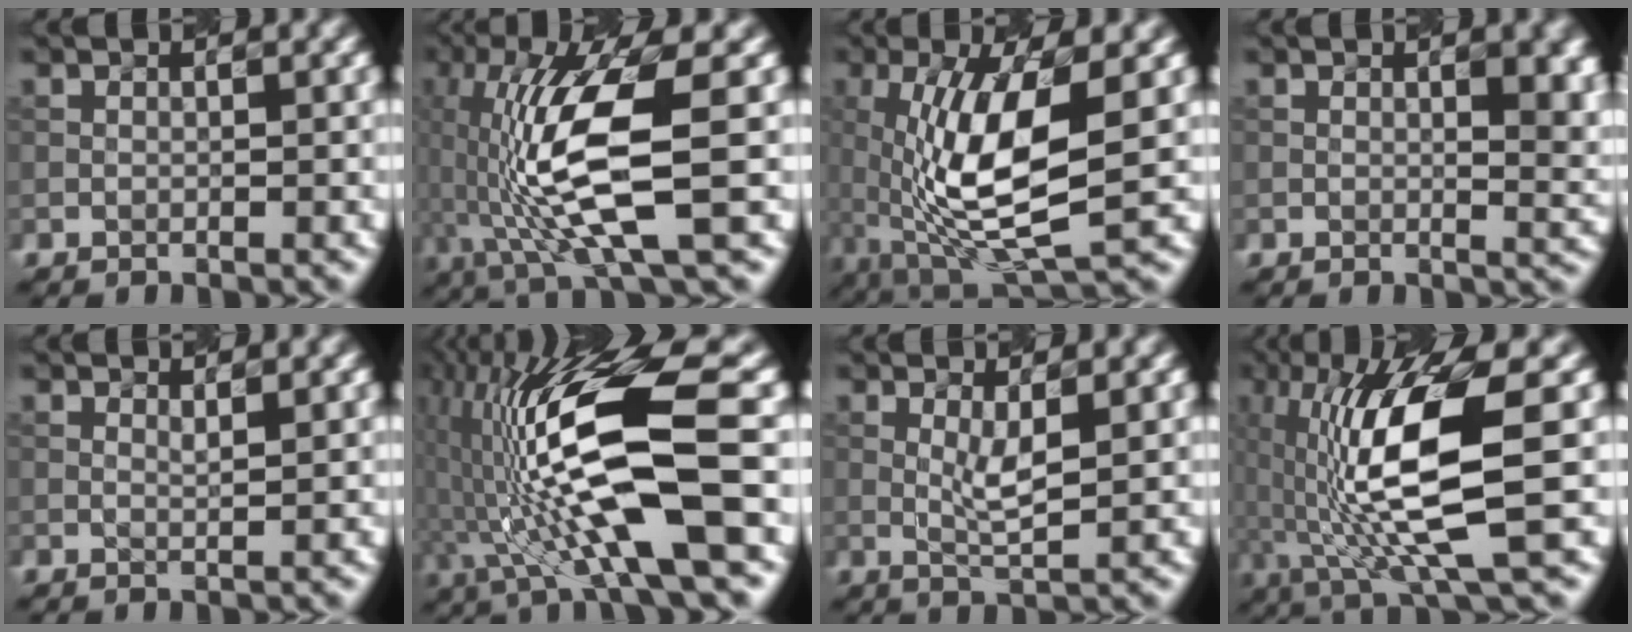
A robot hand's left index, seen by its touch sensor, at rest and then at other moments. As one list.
[{"total": 10.2, "force": [-1.8, 2.3, 9.8], "torque": [-0.197, 0.005, -0.021]}, {"total": 9.3, "force": [-0.7, 3.0, 8.8], "torque": [-0.174, -0.002, 0.000]}, {"total": 5.8, "force": [1.6, 2.4, 5.0], "torque": [-0.028, 0.011, 0.031]}, {"total": 0.5, "force": [0.4, -0.1, 0.3], "torque": [-0.005, 0.004, 0.014]}, {"total": 13.3, "force": [-1.5, 2.5, 13.0], "torque": [-0.248, 0.017, -0.011]}, {"total": 2.3, "force": [0.3, 0.2, 2.2], "torque": [-0.050, -0.006, 0.020]}, {"total": 10.7, "force": [-1.0, 2.3, 10.4], "torque": [-0.194, 0.003, -0.003]}]